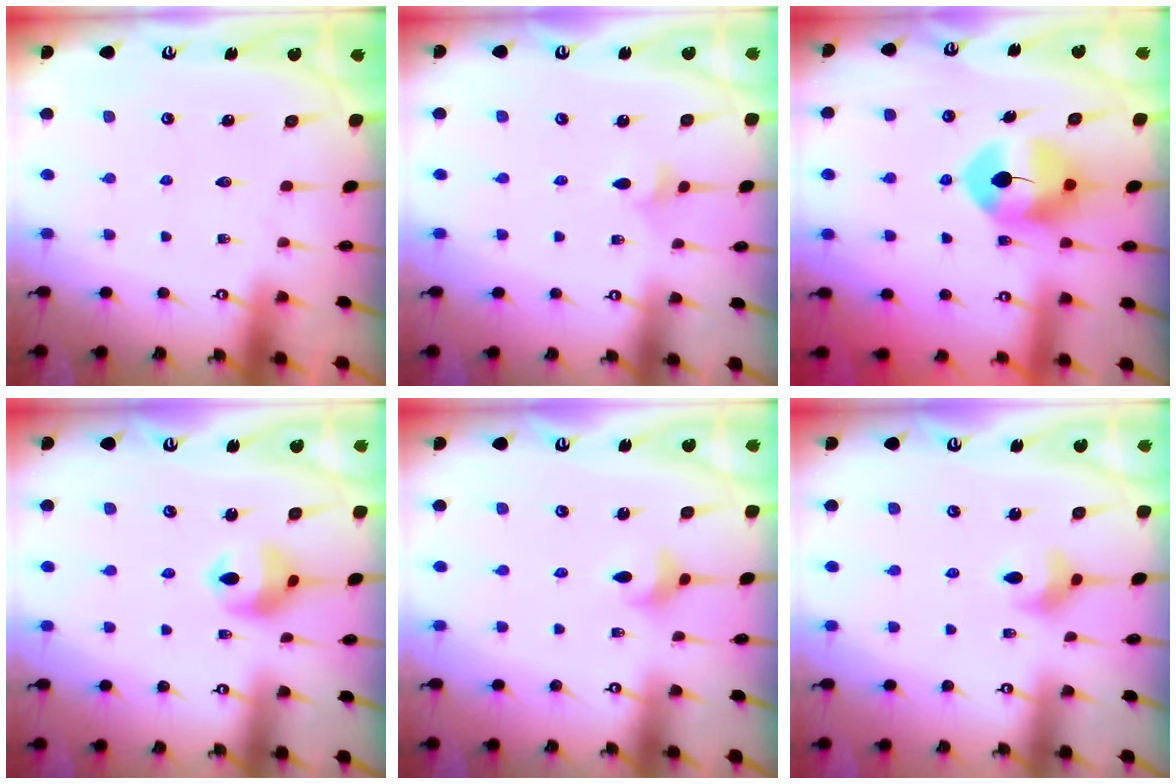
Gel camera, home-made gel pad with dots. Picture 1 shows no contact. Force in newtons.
{"total": 2.7, "press": 2.6, "slide": 0.5}
{"total": 8.7, "press": 8.6, "slide": 1.3}
{"total": 9.7, "press": 9.7, "slide": 1.1}
{"total": 3.9, "press": 3.9, "slide": 0.3}
{"total": 6.1, "press": 5.9, "slide": 1.8}